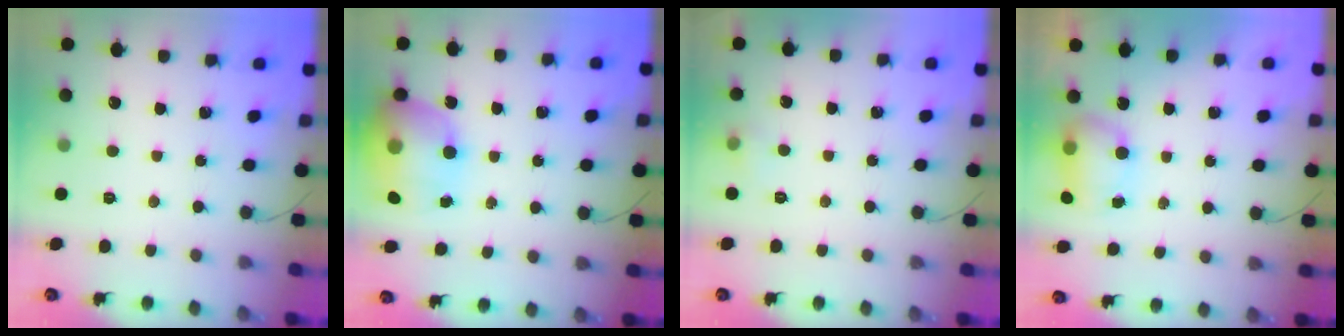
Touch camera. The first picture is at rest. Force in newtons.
{"total": 19.5, "press": 19.3, "slide": 2.8}
{"total": 3.7, "press": 3.5, "slide": 1.0}
{"total": 6.8, "press": 6.8, "slide": 0.5}